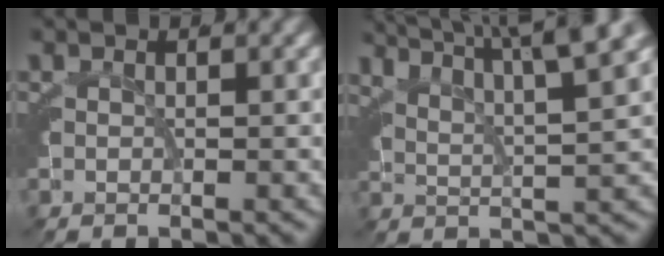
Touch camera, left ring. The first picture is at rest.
{"total": 9.0, "force": [6.4, 3.6, 5.1], "torque": [-0.056, 0.037, 0.080]}